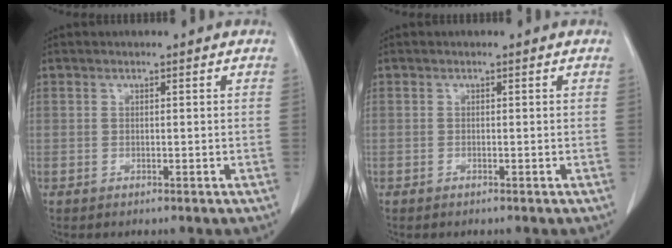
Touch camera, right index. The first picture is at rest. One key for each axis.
{"total": 0.0}